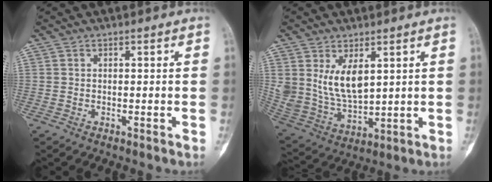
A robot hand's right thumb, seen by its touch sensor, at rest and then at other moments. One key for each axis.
{"total": 10.5, "fx": 3.8, "fy": 5.8, "fz": 7.8, "tx": -0.136, "ty": -0.024, "tz": 0.094}